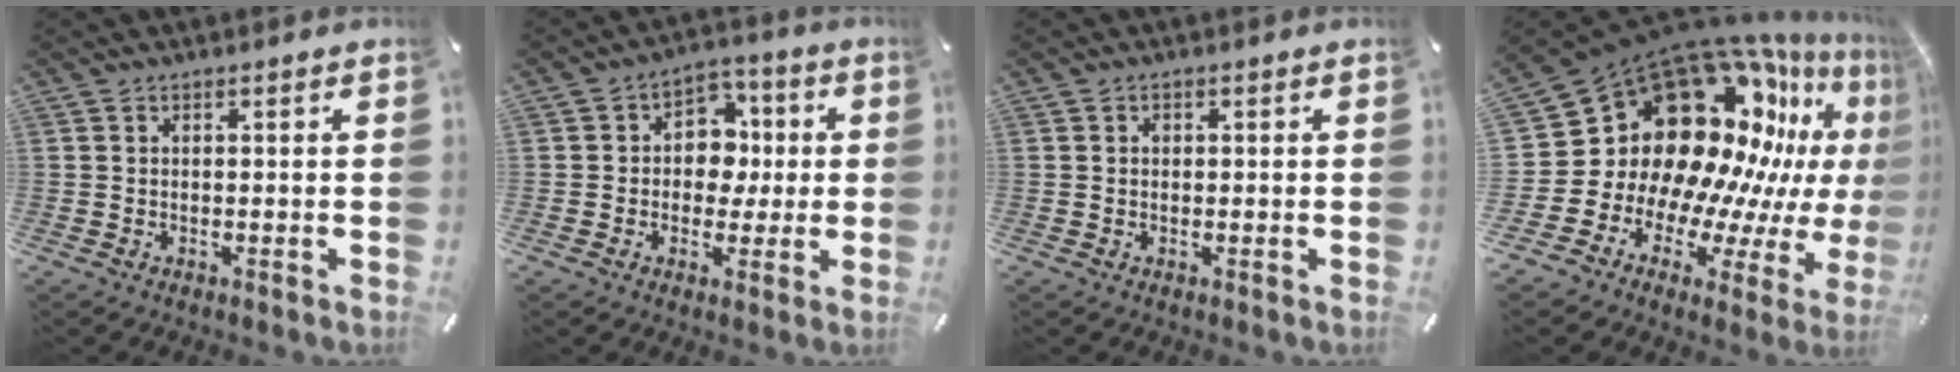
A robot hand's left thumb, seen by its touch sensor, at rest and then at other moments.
{"total": 9.0, "force": [-0.4, 8.0, 4.0], "torque": [-0.057, 0.014, -0.007]}
{"total": 0.8, "force": [0.1, 0.7, 0.4], "torque": [-0.007, 0.004, 0.000]}
{"total": 27.3, "force": [10.6, 18.8, 16.7], "torque": [-0.266, -0.154, 0.238]}